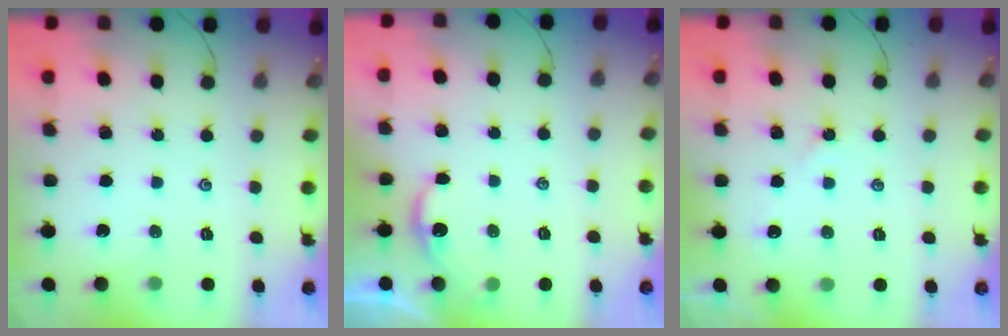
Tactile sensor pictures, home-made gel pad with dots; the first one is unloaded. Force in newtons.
{"total": 1.6, "press": 1.5, "slide": 0.2}
{"total": 1.9, "press": 1.9, "slide": 0.3}